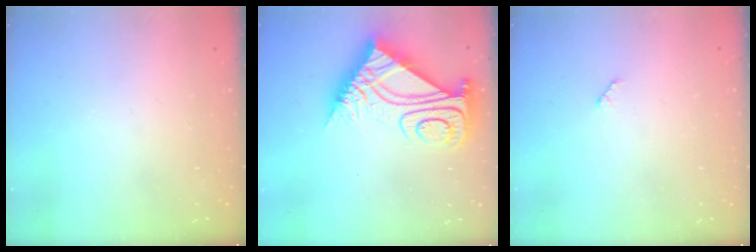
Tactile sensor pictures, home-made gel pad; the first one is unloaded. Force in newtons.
{"total": 13.2, "press": 13.2, "slide": 1.3}
{"total": 2.5, "press": 2.4, "slide": 0.4}